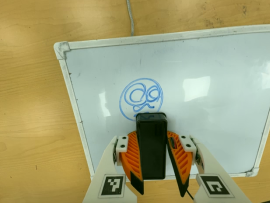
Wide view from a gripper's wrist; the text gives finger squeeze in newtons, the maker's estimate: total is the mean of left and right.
{"total": 11.9, "left": 13.4, "right": 10.5}